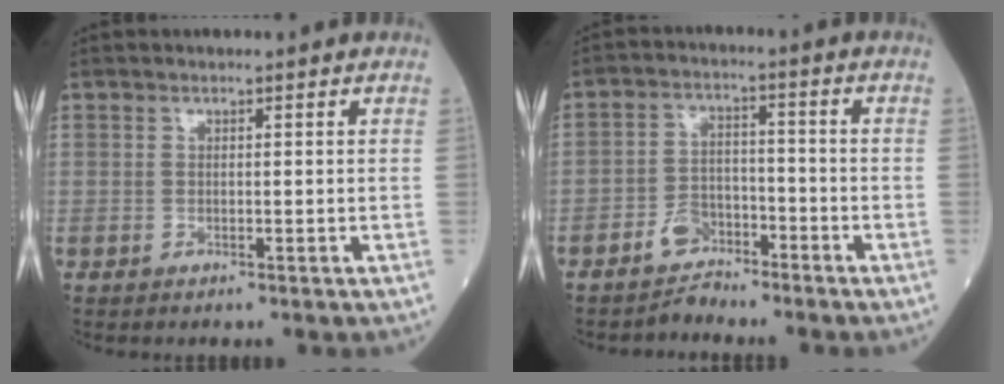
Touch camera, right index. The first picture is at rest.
{"total": 4.2, "force": [-3.6, 2.1, 0.7], "torque": [-0.014, 0.007, -0.067]}